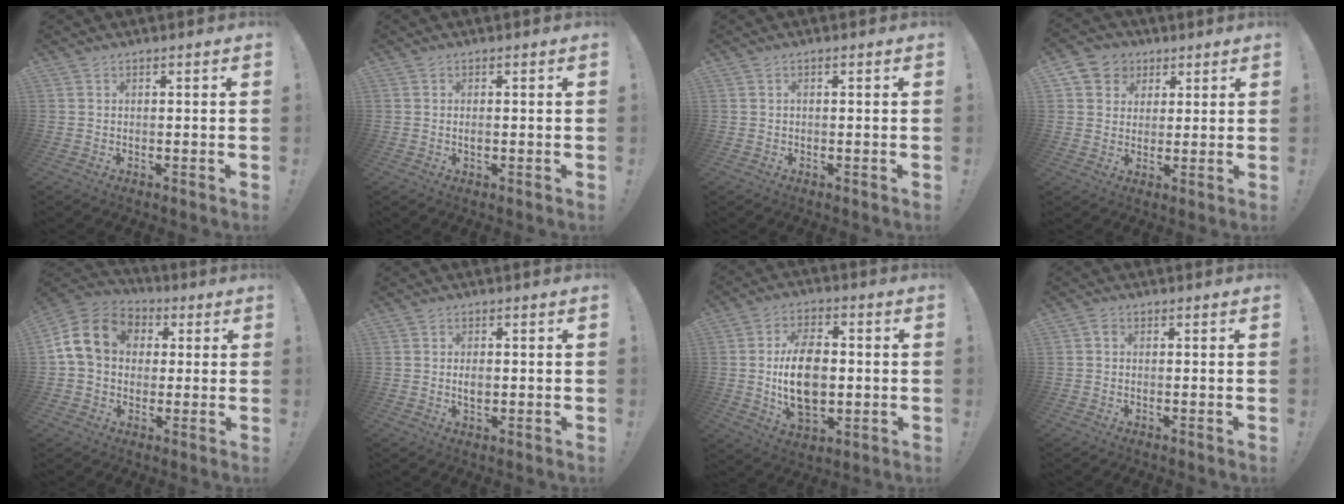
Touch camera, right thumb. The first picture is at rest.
{"total": 1.0, "force": [-0.2, 0.4, 0.9], "torque": [-0.013, -0.001, -0.006]}
{"total": 0.8, "force": [-0.3, 0.0, 0.7], "torque": [-0.014, 0.000, -0.006]}
{"total": 7.4, "force": [2.7, 6.6, 1.8], "torque": [-0.024, -0.011, 0.056]}
{"total": 15.2, "force": [3.4, 11.9, 8.9], "torque": [-0.153, 0.009, 0.069]}
{"total": 2.5, "force": [-0.2, 1.4, 2.0], "torque": [-0.017, -0.004, -0.009]}
{"total": 15.8, "force": [-0.7, 10.0, 12.2], "torque": [-0.224, -0.003, -0.018]}
{"total": 0.8, "force": [-0.3, 0.6, 0.5], "torque": [-0.013, 0.004, -0.006]}